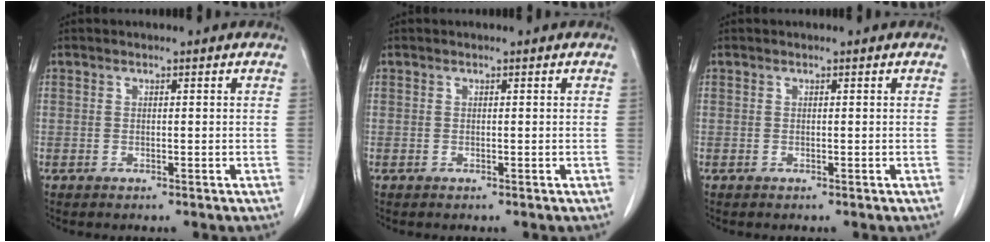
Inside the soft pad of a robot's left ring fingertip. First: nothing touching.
{"total": 0.0}
{"total": 0.0}